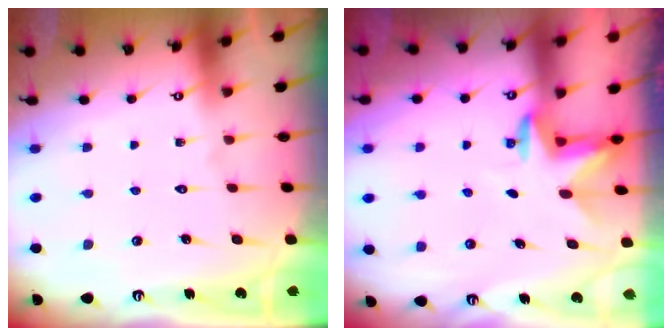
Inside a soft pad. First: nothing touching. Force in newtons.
{"total": 2.9, "press": 2.9, "slide": 0.5}